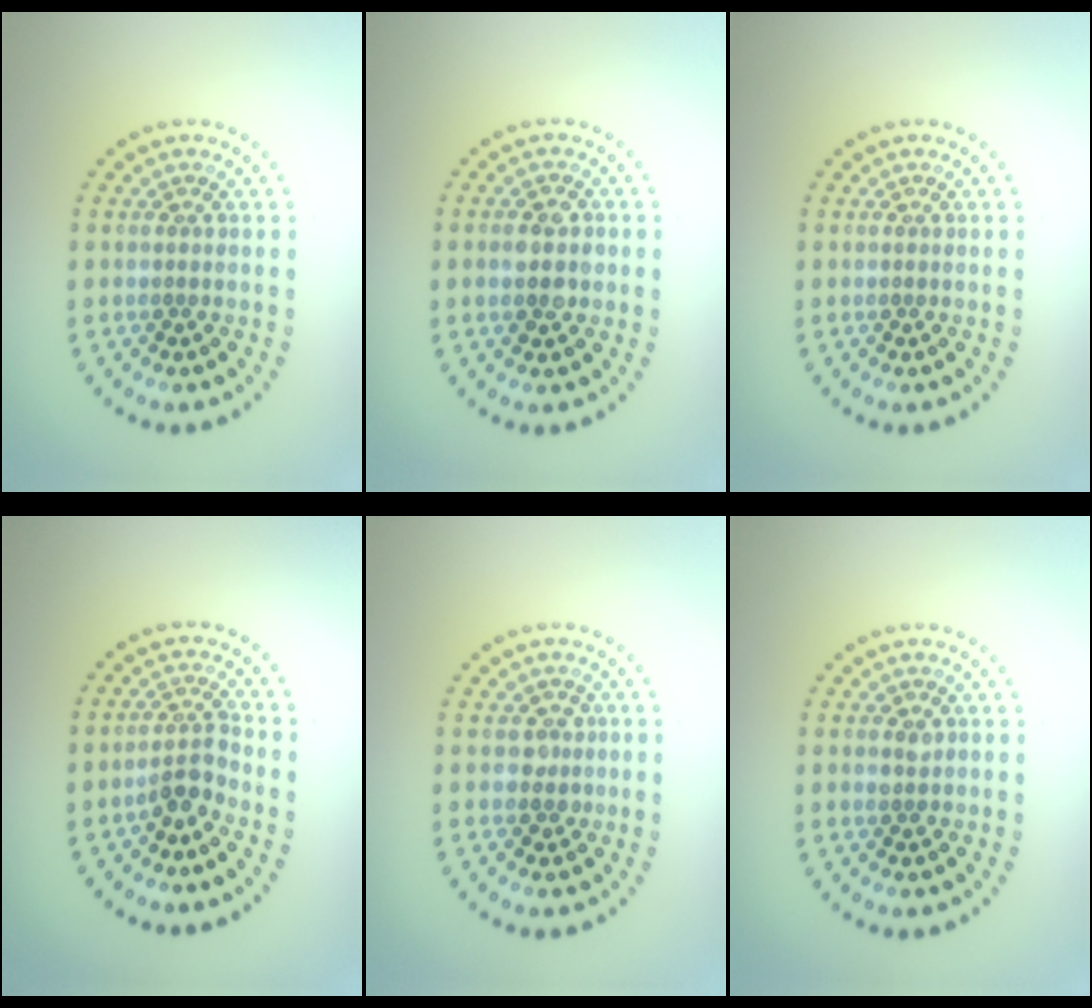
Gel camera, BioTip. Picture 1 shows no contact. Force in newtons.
{"total": 2.6, "press": 2.6, "slide": 0.1}
{"total": 0.0}
{"total": 2.4, "press": 1.8, "slide": 1.5}
{"total": 1.5, "press": 1.2, "slide": 0.9}
{"total": 1.0, "press": 1.0, "slide": 0.2}